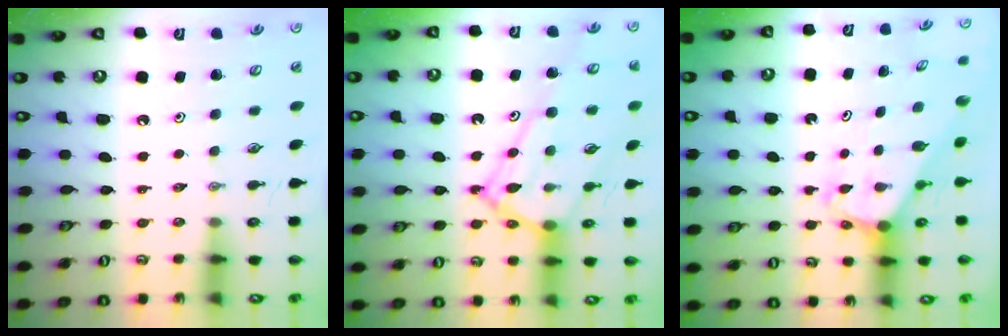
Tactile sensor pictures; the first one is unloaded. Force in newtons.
{"total": 16.9, "press": 16.9, "slide": 1.5}
{"total": 2.1, "press": 2.1, "slide": 0.1}